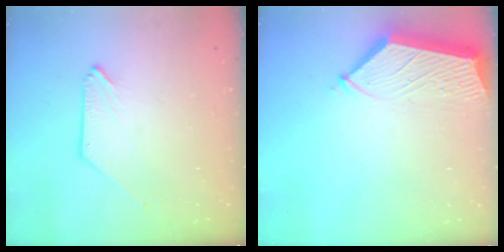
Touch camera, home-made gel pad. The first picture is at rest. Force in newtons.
{"total": 5.8, "press": 5.7, "slide": 0.8}